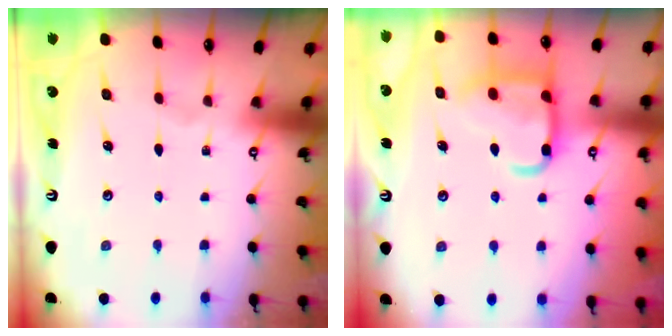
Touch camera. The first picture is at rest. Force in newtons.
{"total": 15.2, "press": 15.1, "slide": 1.4}